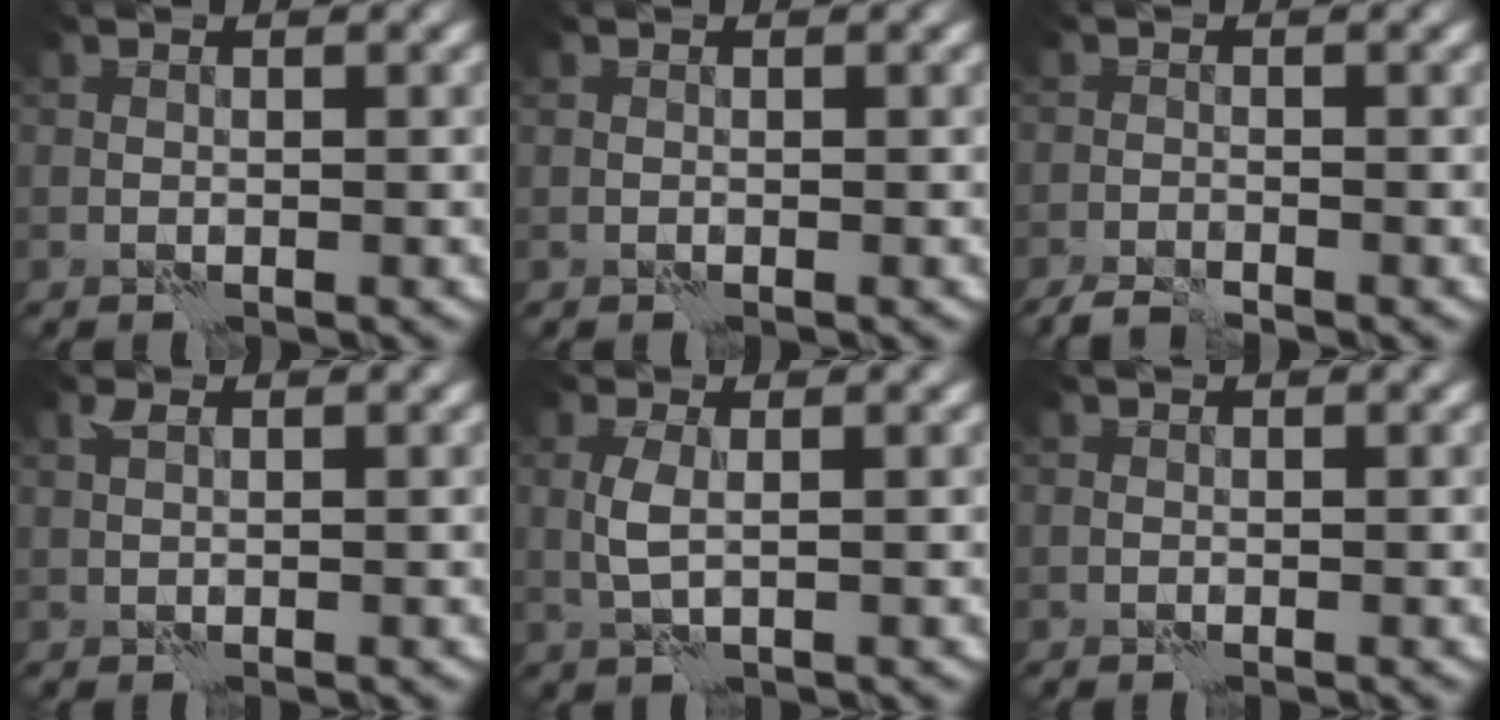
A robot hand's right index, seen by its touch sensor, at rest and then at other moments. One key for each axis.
{"total": 0.0}
{"total": 2.2, "fx": -2.1, "fy": 0.0, "fz": 0.7, "tx": -0.020, "ty": -0.006, "tz": -0.043}
{"total": 0.6, "fx": 0.5, "fy": 0.1, "fz": 0.3, "tx": -0.009, "ty": -0.001, "tz": 0.008}
{"total": 1.6, "fx": 0.3, "fy": 0.3, "fz": 1.5, "tx": -0.039, "ty": 0.001, "tz": 0.005}
{"total": 0.0}